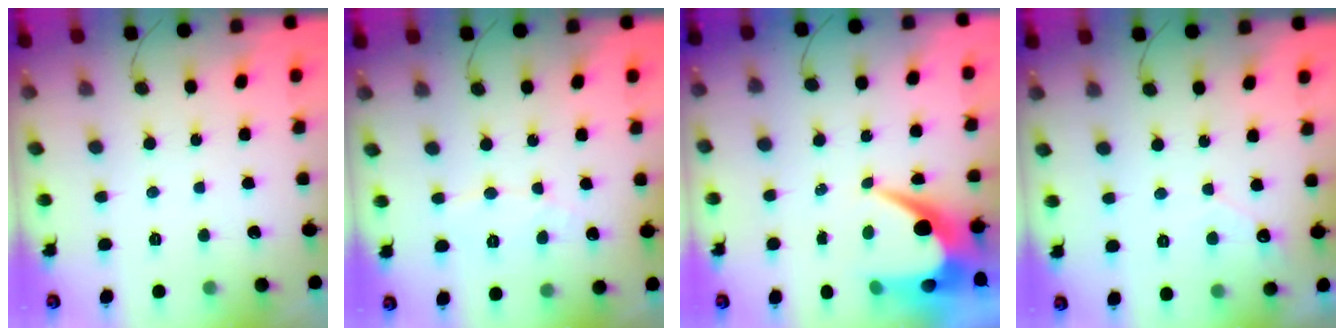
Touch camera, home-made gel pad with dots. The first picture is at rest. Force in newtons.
{"total": 3.9, "press": 3.9, "slide": 0.3}
{"total": 9.3, "press": 9.3, "slide": 0.6}
{"total": 2.7, "press": 2.7, "slide": 0.1}